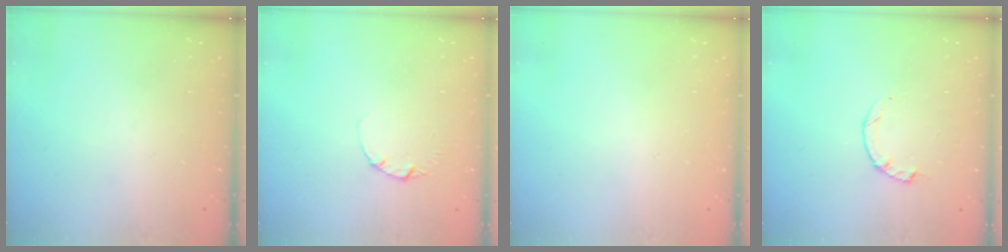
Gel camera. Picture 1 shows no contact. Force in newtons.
{"total": 1.3, "press": 1.3, "slide": 0.2}
{"total": 2.6, "press": 2.6, "slide": 0.2}
{"total": 2.3, "press": 2.3, "slide": 0.4}